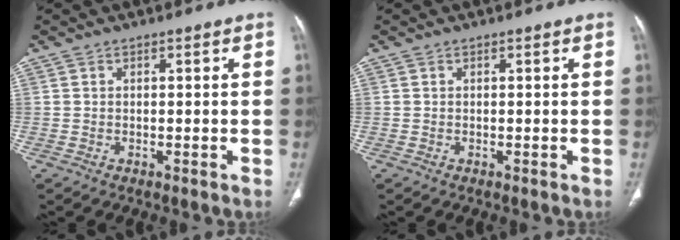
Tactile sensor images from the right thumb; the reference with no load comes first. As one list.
[{"total": 0.0}]